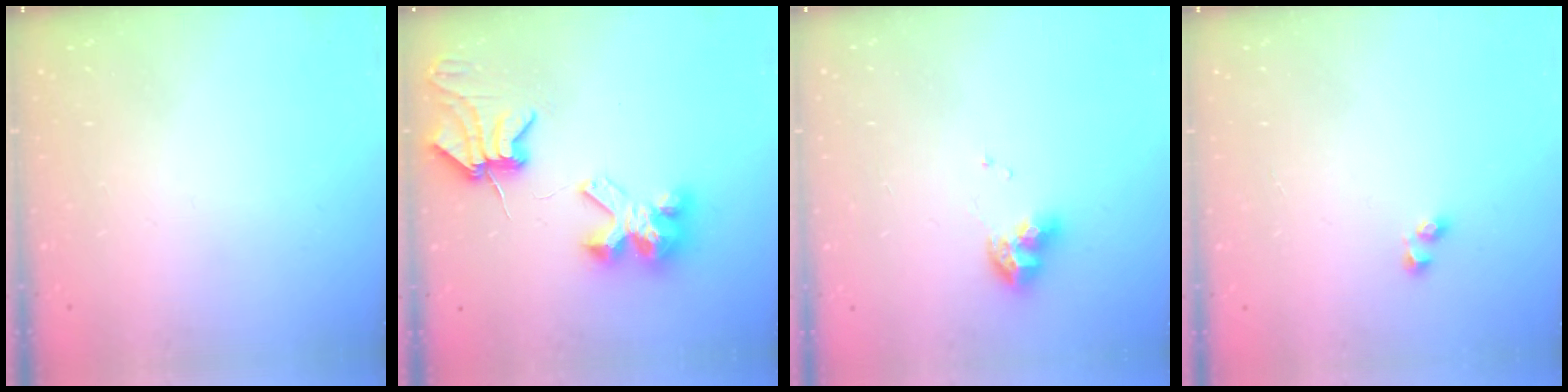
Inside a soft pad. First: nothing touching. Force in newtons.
{"total": 8.8, "press": 8.8, "slide": 1.1}
{"total": 8.6, "press": 8.5, "slide": 0.9}
{"total": 2.6, "press": 2.3, "slide": 1.2}